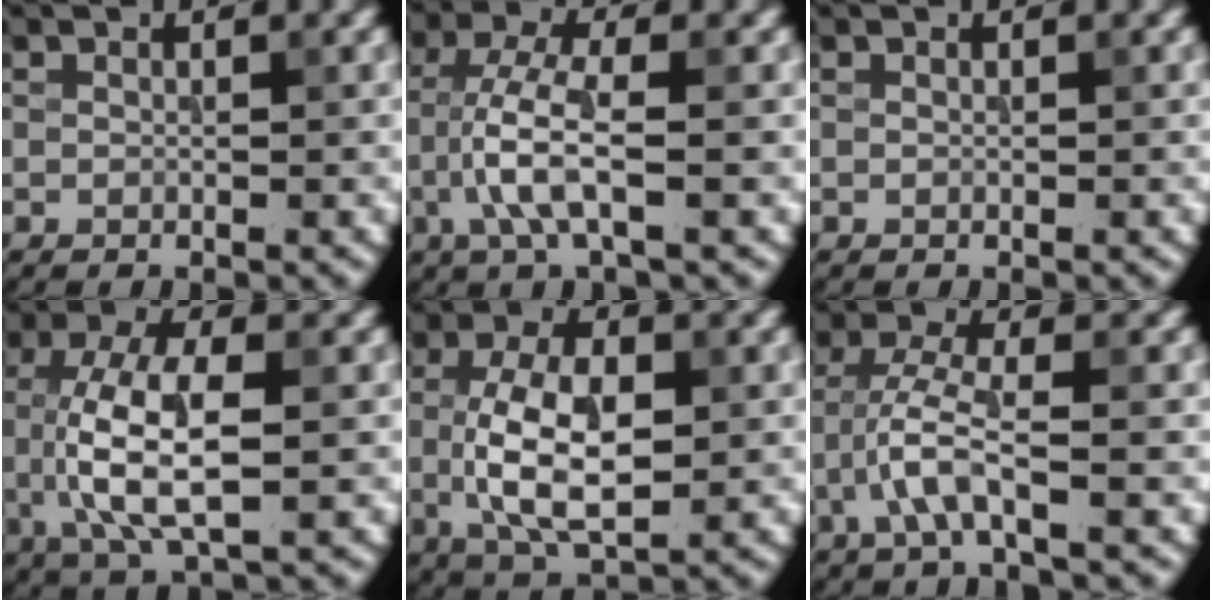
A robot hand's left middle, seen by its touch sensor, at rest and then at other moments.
{"total": 4.8, "force": [-1.5, 1.1, 4.4], "torque": [-0.100, 0.011, -0.035]}
{"total": 0.0}
{"total": 8.0, "force": [-0.4, 3.1, 7.4], "torque": [-0.156, 0.003, -0.007]}
{"total": 8.0, "force": [-0.4, 3.8, 7.0], "torque": [-0.149, 0.000, -0.007]}
{"total": 3.8, "force": [-1.7, 0.6, 3.4], "torque": [-0.078, 0.011, -0.042]}